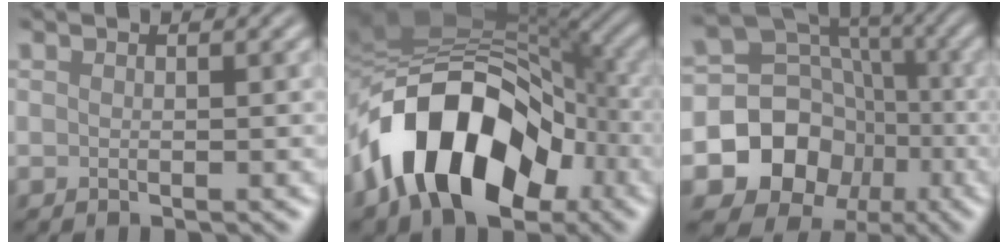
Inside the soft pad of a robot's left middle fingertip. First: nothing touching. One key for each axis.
{"total": 13.8, "fx": -4.8, "fy": 8.5, "fz": 9.8, "tx": -0.155, "ty": 0.010, "tz": -0.092}
{"total": 9.7, "fx": -2.7, "fy": 8.3, "fz": 4.1, "tx": -0.069, "ty": 0.004, "tz": -0.055}